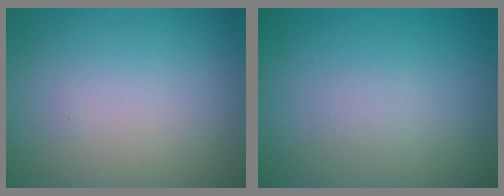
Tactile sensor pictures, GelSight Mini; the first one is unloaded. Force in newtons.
{"total": 0.8, "press": 0.8, "slide": 0.1}